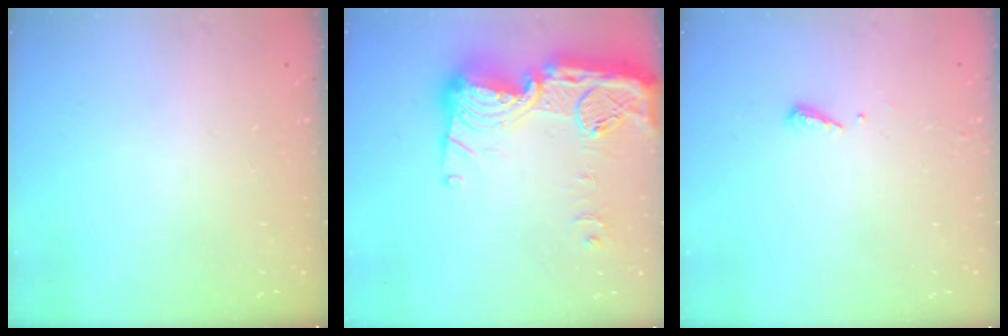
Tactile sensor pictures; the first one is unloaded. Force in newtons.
{"total": 23.2, "press": 23.1, "slide": 2.1}
{"total": 5.3, "press": 5.3, "slide": 0.5}